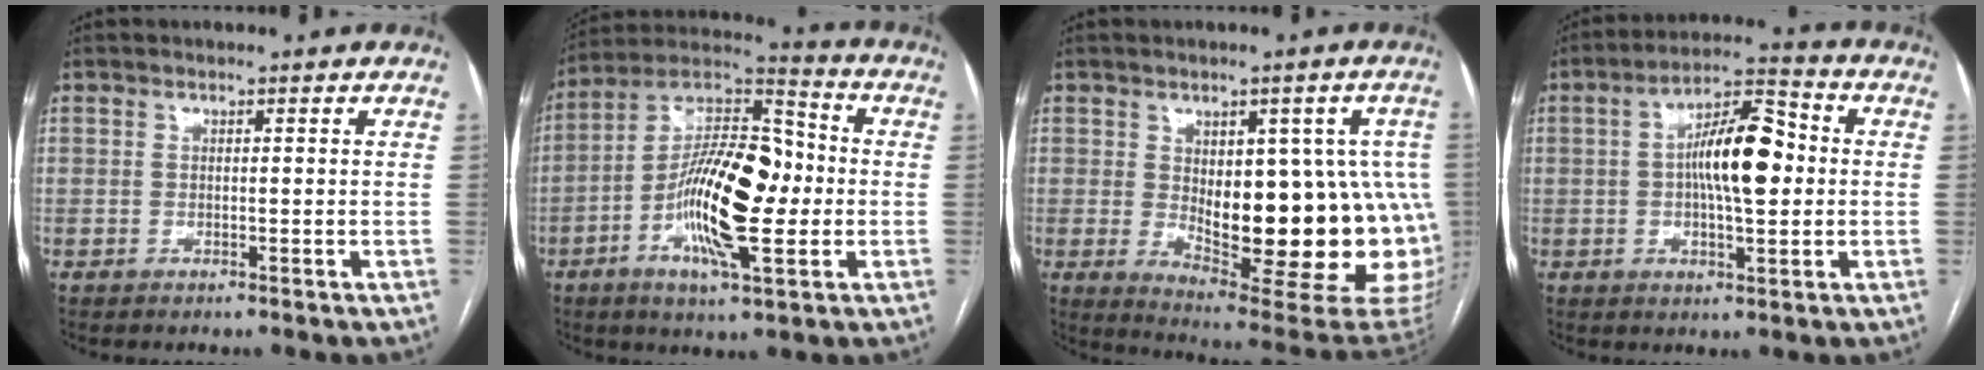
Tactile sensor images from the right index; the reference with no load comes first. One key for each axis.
{"total": 18.1, "fx": -3.1, "fy": 5.4, "fz": 16.9, "tx": -0.311, "ty": 0.017, "tz": -0.055}
{"total": 22.3, "fx": -1.1, "fy": 8.6, "fz": 20.5, "tx": -0.190, "ty": 0.012, "tz": 0.017}
{"total": 11.5, "fx": 0.5, "fy": 3.6, "fz": 11.0, "tx": -0.192, "ty": 0.025, "tz": 0.005}